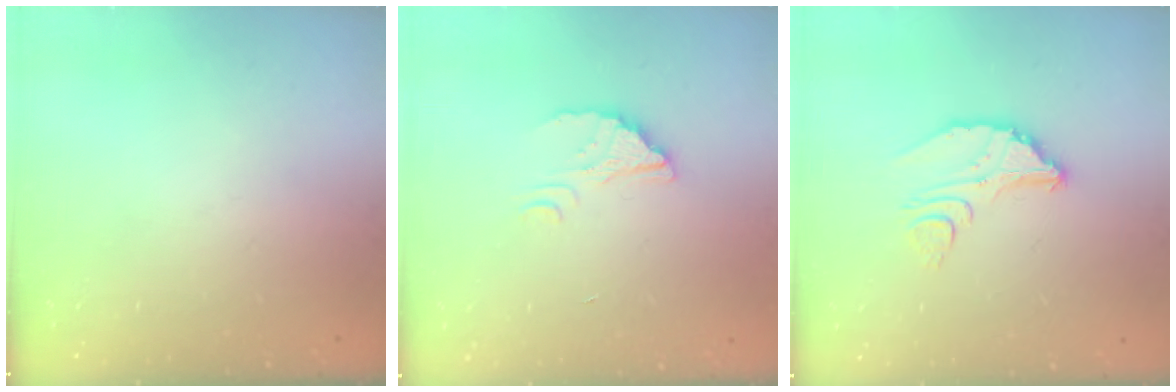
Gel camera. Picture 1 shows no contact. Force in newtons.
{"total": 2.4, "press": 2.4, "slide": 0.0}
{"total": 7.5, "press": 7.4, "slide": 0.6}